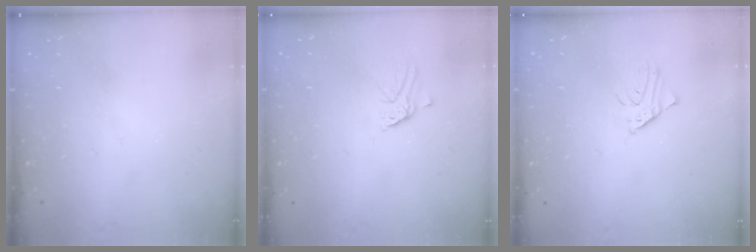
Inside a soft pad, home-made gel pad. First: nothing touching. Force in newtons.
{"total": 1.7, "press": 1.7, "slide": 0.1}
{"total": 2.4, "press": 2.4, "slide": 0.2}